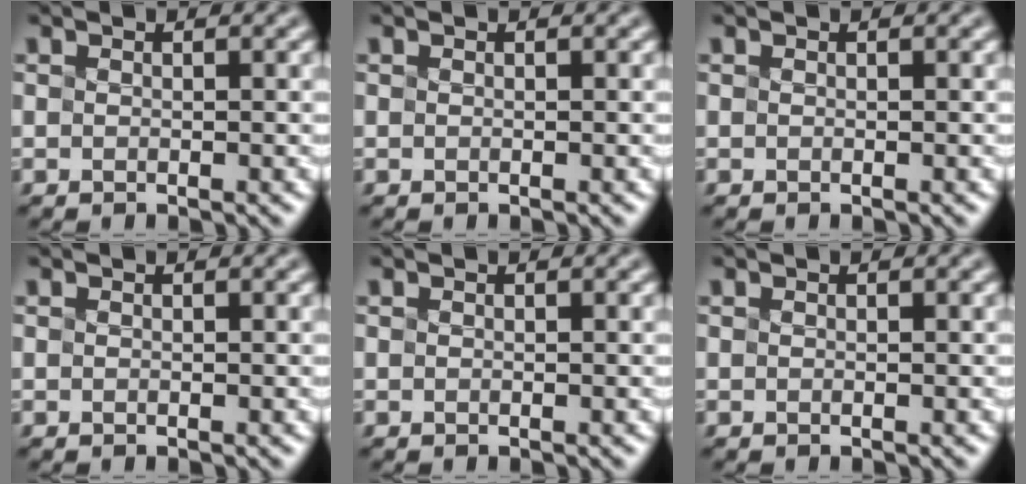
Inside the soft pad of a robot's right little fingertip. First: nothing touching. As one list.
[{"total": 0.0}, {"total": 0.0}, {"total": 0.0}, {"total": 0.0}, {"total": 0.0}]